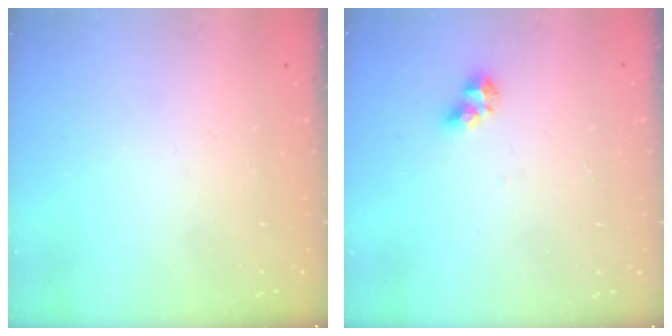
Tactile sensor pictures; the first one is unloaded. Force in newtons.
{"total": 5.0, "press": 4.9, "slide": 0.9}